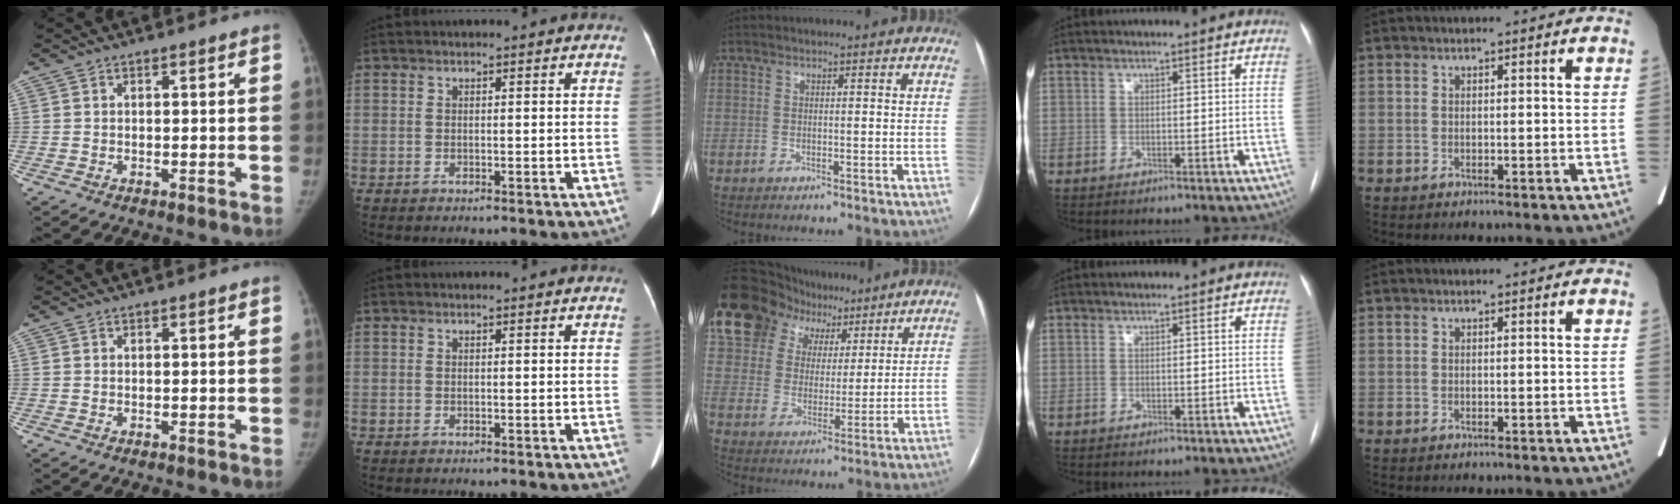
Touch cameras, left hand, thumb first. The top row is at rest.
{"middle": {"total": 21.7, "force": [13.9, 14.3, 8.5], "torque": [-0.209, 0.076, 0.250]}}